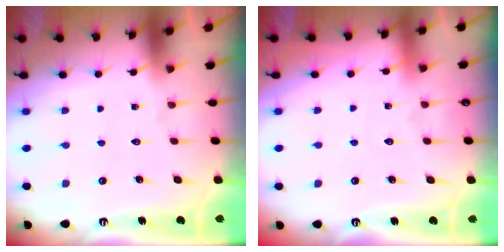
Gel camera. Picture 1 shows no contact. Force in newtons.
{"total": 1.5, "press": 1.5, "slide": 0.2}